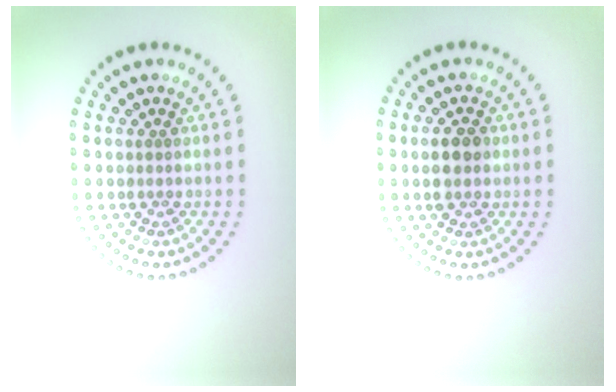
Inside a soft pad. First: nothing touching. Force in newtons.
{"total": 2.4, "press": 2.4, "slide": 0.2}